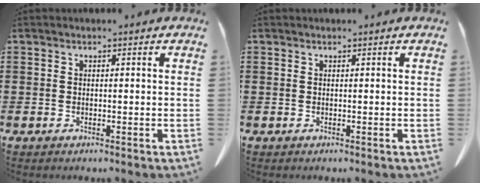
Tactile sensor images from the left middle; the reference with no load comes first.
{"total": 0.0}